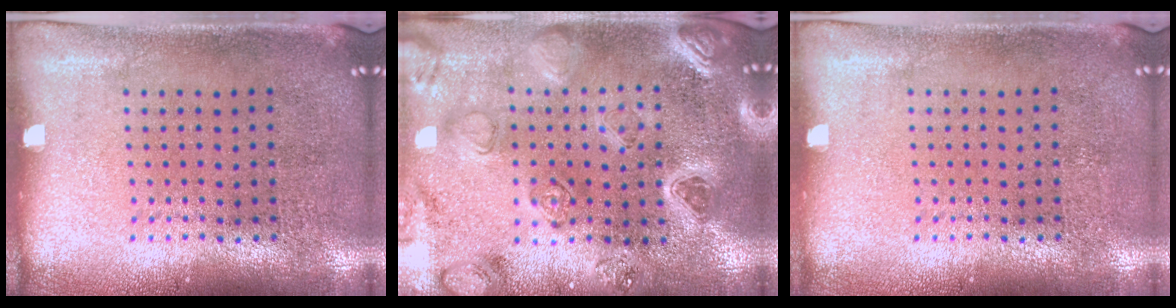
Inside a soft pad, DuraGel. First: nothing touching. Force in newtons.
{"total": 2.2, "press": 2.2, "slide": 0.3}
{"total": 0.0}